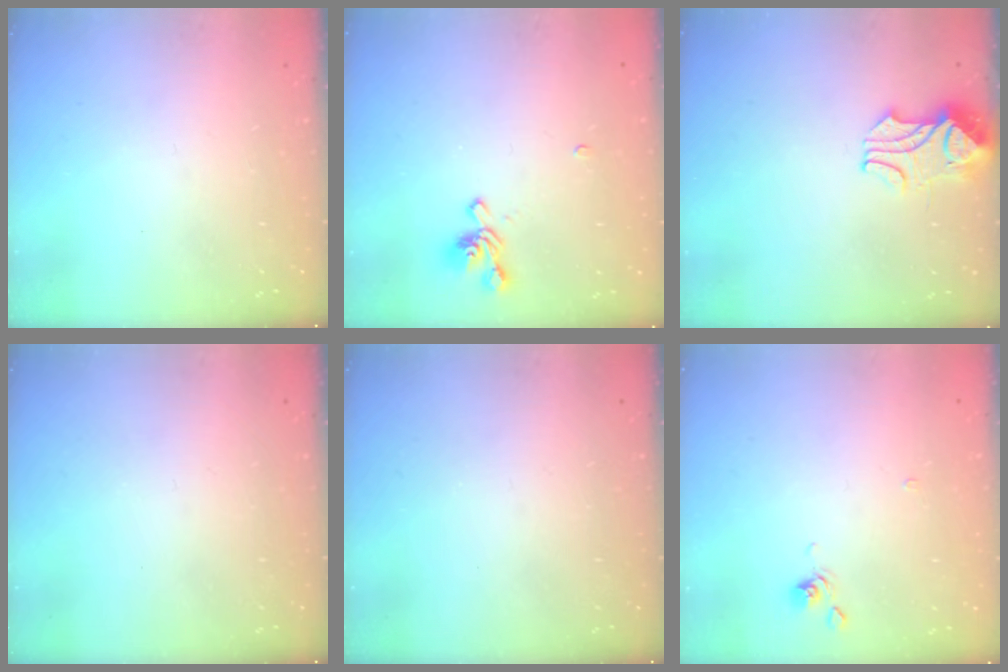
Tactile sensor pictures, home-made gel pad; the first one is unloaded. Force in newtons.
{"total": 1.2, "press": 0.6, "slide": 1.0}
{"total": 2.3, "press": 2.2, "slide": 0.8}
{"total": 0.0}
{"total": 0.0}
{"total": 2.2, "press": 2.1, "slide": 0.4}